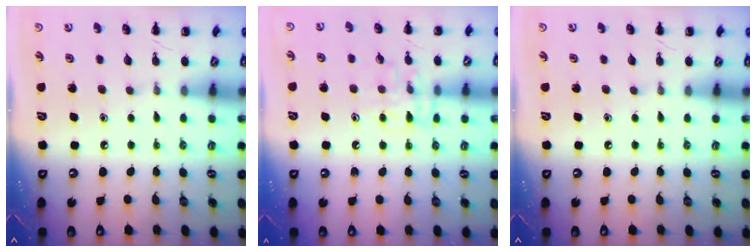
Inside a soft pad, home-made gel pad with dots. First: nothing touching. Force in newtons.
{"total": 8.4, "press": 8.4, "slide": 0.4}
{"total": 0.0}